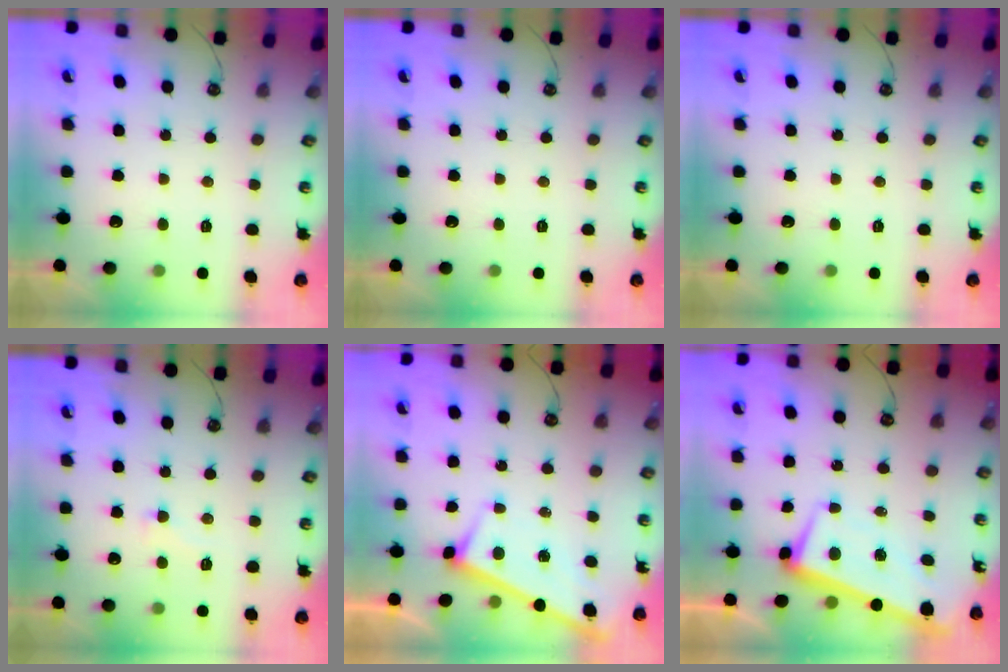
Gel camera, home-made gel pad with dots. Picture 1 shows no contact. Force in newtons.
{"total": 0.0}
{"total": 0.0}
{"total": 2.6, "press": 2.5, "slide": 0.9}
{"total": 3.0, "press": 3.0, "slide": 0.2}
{"total": 3.0, "press": 2.4, "slide": 1.7}